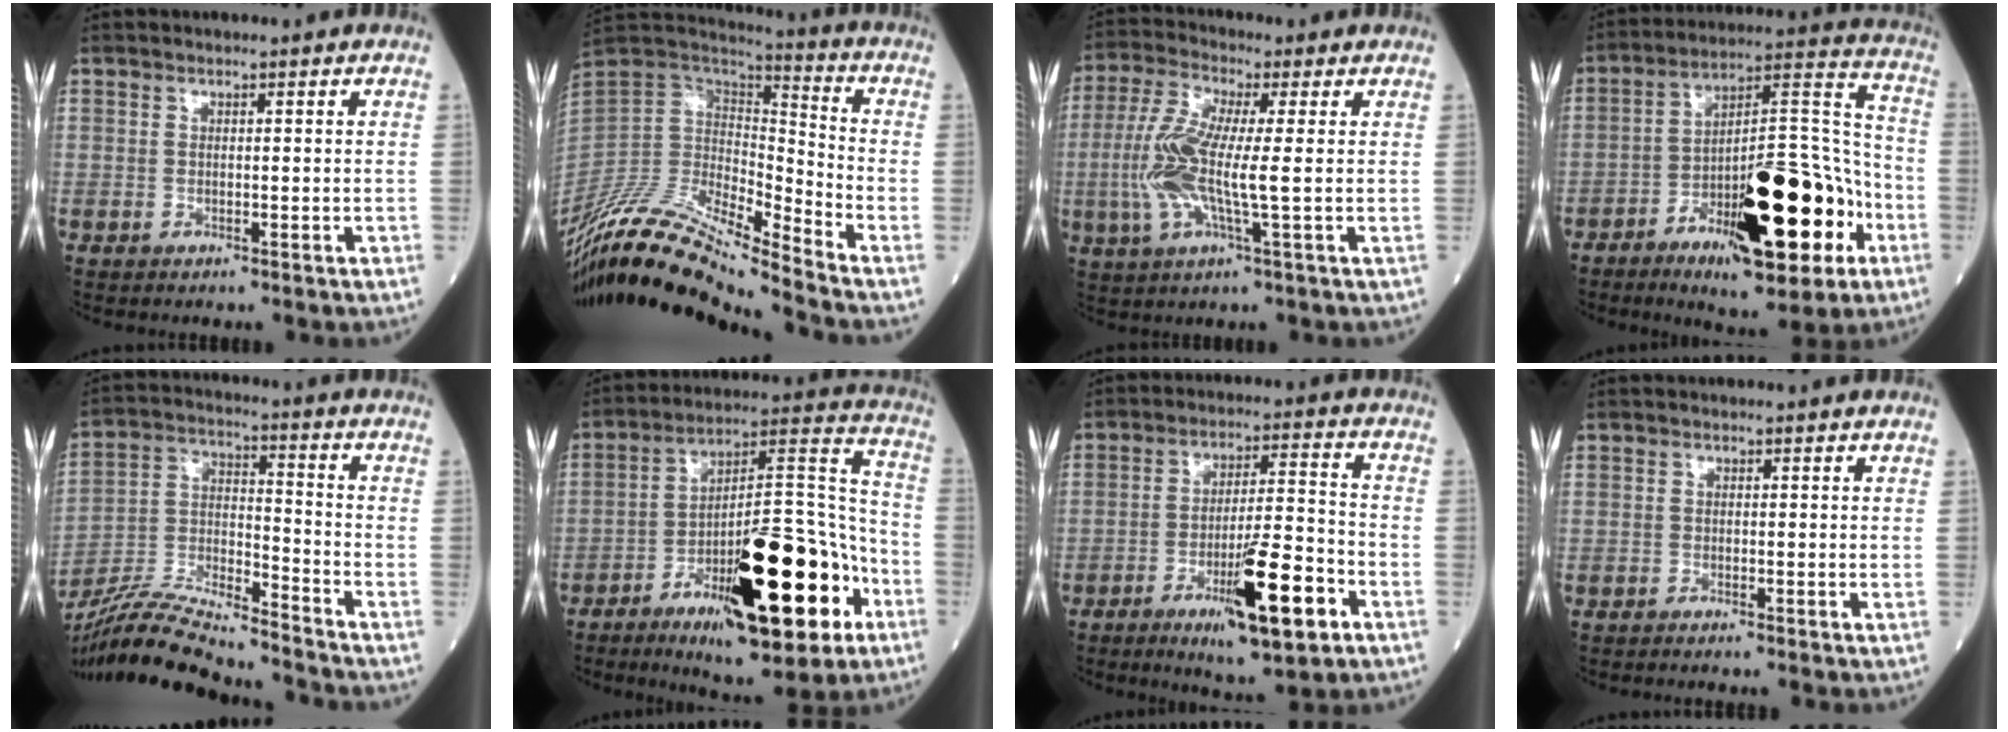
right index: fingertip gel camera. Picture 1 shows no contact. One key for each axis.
{"total": 19.2, "fx": -17.0, "fy": 0.4, "fz": 8.9, "tx": -0.177, "ty": 0.023, "tz": -0.323}
{"total": 10.1, "fx": -0.5, "fy": 1.3, "fz": 10.0, "tx": -0.229, "ty": 0.004, "tz": -0.016}
{"total": 22.1, "fx": -9.3, "fy": 6.1, "fz": 19.0, "tx": -0.283, "ty": 0.012, "tz": -0.132}
{"total": 18.3, "fx": -17.1, "fy": 0.7, "fz": 6.5, "tx": -0.139, "ty": -0.005, "tz": -0.302}
{"total": 24.6, "fx": -10.9, "fy": 6.1, "fz": 21.1, "tx": -0.302, "ty": 0.003, "tz": -0.158}
{"total": 13.4, "fx": -6.2, "fy": 1.8, "fz": 11.7, "tx": -0.189, "ty": -0.010, "tz": -0.098}
{"total": 1.6, "fx": -1.4, "fy": -0.2, "fz": 0.7, "tx": -0.006, "ty": 0.002, "tz": -0.019}